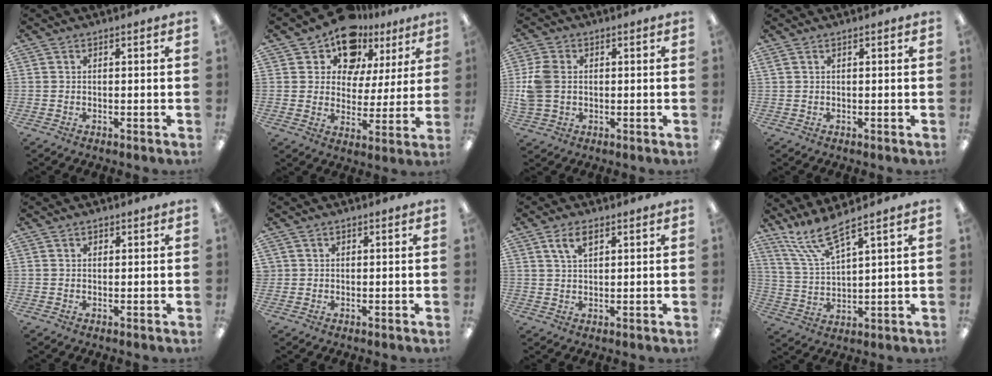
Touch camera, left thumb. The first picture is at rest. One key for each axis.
{"total": 12.7, "fx": 9.5, "fy": 7.4, "fz": 4.0, "tx": -0.081, "ty": -0.061, "tz": 0.177}
{"total": 6.8, "fx": 0.5, "fy": 5.2, "fz": 4.3, "tx": -0.104, "ty": 0.008, "tz": 0.011}
{"total": 1.0, "fx": 0.4, "fy": 0.1, "fz": 0.9, "tx": -0.020, "ty": -0.001, "tz": 0.008}
{"total": 1.0, "fx": 0.6, "fy": 0.6, "fz": 0.4, "tx": -0.001, "ty": 0.000, "tz": 0.009}
{"total": 1.2, "fx": 0.5, "fy": 1.1, "fz": 0.0, "tx": -0.003, "ty": 0.002, "tz": 0.009}
{"total": 4.9, "fx": 2.7, "fy": 2.1, "fz": 3.5, "tx": -0.068, "ty": 0.001, "tz": 0.046}
{"total": 10.5, "fx": 8.4, "fy": 1.9, "fz": 5.9, "tx": -0.136, "ty": -0.036, "tz": 0.157}